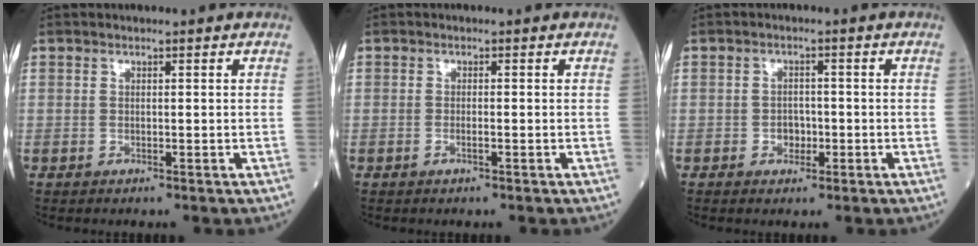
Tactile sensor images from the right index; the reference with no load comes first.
{"total": 0.8, "force": [-0.4, 0.1, 0.8], "torque": [-0.021, 0.001, -0.004]}
{"total": 2.2, "force": [-0.7, 1.7, 1.2], "torque": [-0.012, 0.009, -0.006]}